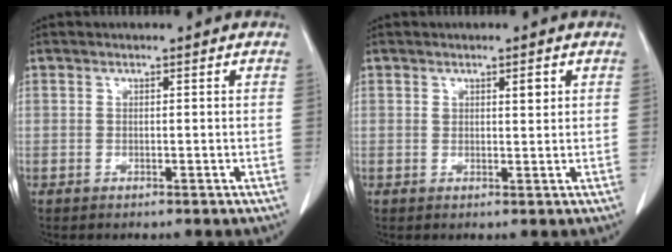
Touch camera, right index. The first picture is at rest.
{"total": 1.7, "force": [0.9, 0.5, 1.4], "torque": [-0.022, -0.002, 0.015]}